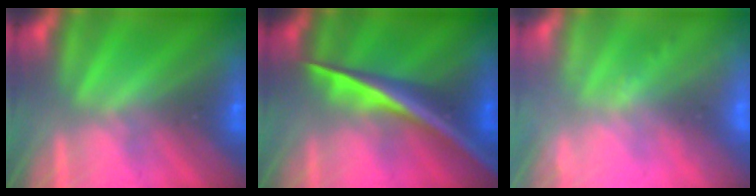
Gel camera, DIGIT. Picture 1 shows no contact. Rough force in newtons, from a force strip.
{"total": 2.6}
{"total": 2.4}